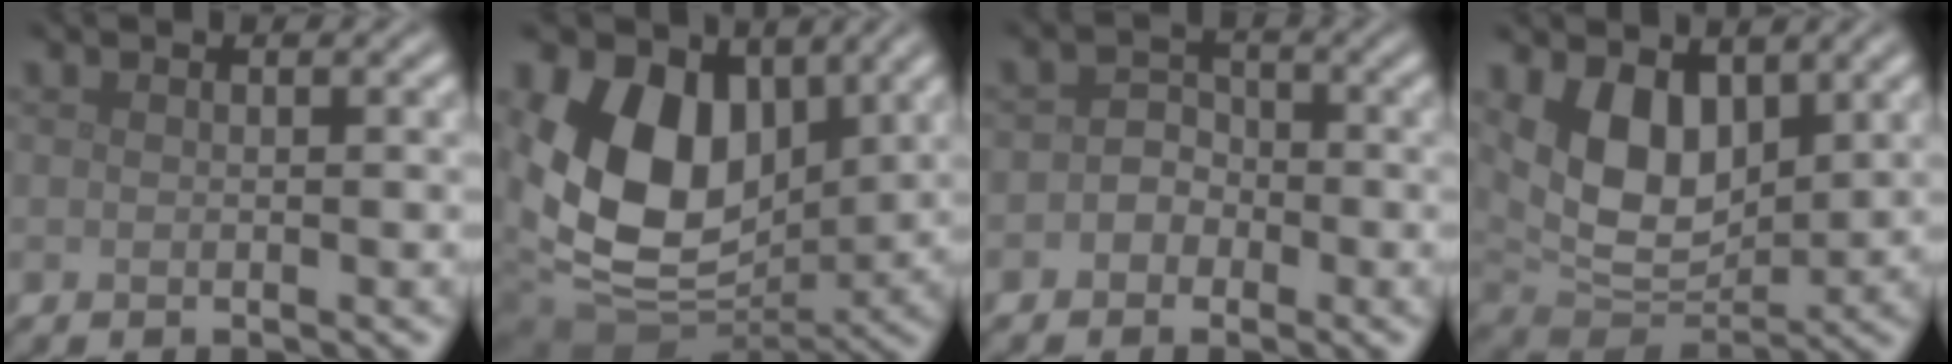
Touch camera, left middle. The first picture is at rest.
{"total": 12.0, "force": [3.3, 8.1, 8.2], "torque": [-0.161, -0.006, 0.056]}
{"total": 2.1, "force": [-0.8, 1.8, 0.7], "torque": [0.007, 0.006, -0.026]}
{"total": 6.7, "force": [2.5, 4.0, 4.7], "torque": [-0.092, -0.020, 0.049]}